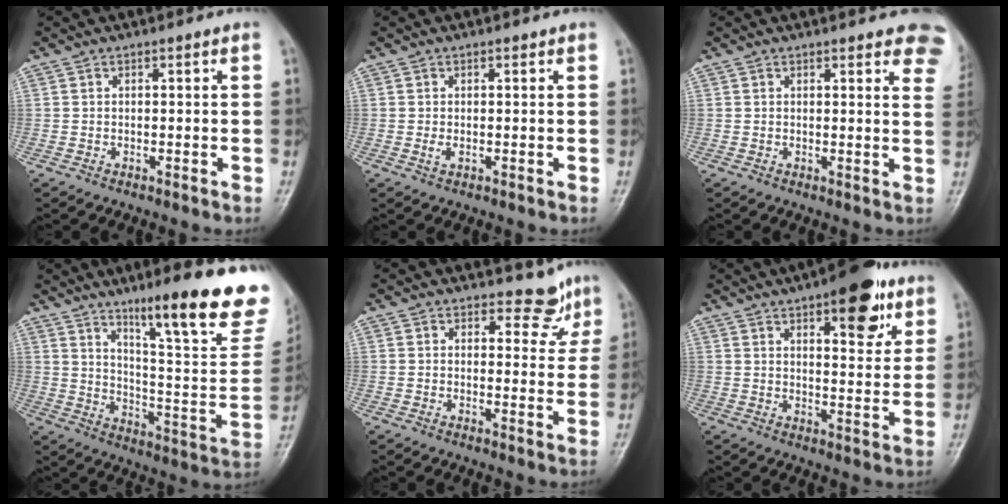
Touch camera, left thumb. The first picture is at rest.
{"total": 1.2, "force": [0.1, 0.7, 1.0], "torque": [-0.018, -0.003, 0.002]}
{"total": 8.7, "force": [6.6, 2.8, 5.0], "torque": [-0.025, -0.022, 0.058]}
{"total": 23.5, "force": [15.4, 3.8, 17.3], "torque": [-0.213, -0.079, 0.231]}
{"total": 4.9, "force": [4.1, 2.5, 0.5], "torque": [0.019, -0.035, 0.042]}
{"total": 12.9, "force": [7.2, 5.0, 9.4], "torque": [-0.092, -0.031, 0.096]}